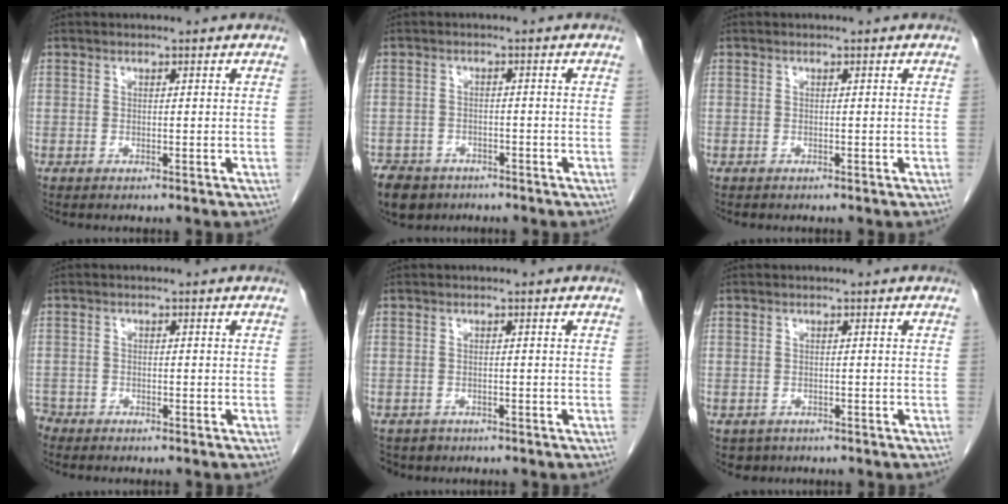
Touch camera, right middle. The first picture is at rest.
{"total": 6.5, "force": [-4.9, 4.1, 1.5], "torque": [-0.033, 0.000, -0.077]}
{"total": 0.0}
{"total": 2.8, "force": [-2.5, 1.3, 0.1], "torque": [-0.004, 0.000, -0.047]}
{"total": 2.7, "force": [-1.9, 1.9, -0.1], "torque": [-0.001, 0.002, -0.033]}
{"total": 2.0, "force": [-1.4, 1.4, 0.1], "torque": [-0.009, 0.001, -0.019]}